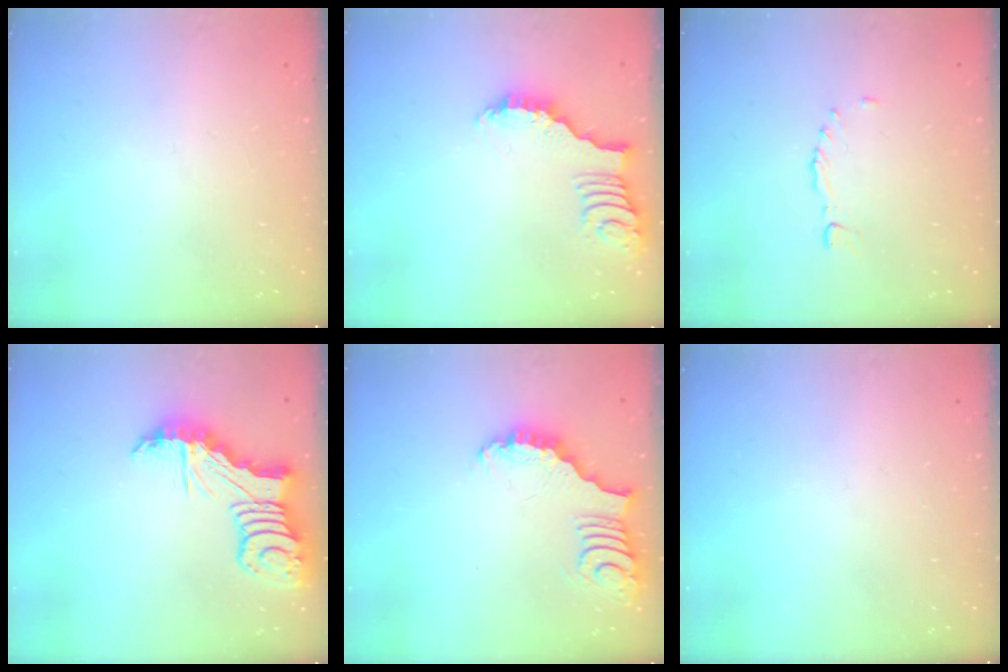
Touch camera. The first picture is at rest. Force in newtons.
{"total": 2.4, "press": 2.4, "slide": 0.4}
{"total": 1.1, "press": 0.9, "slide": 0.7}
{"total": 9.0, "press": 9.0, "slide": 0.9}
{"total": 3.4, "press": 3.3, "slide": 0.5}
{"total": 0.0}